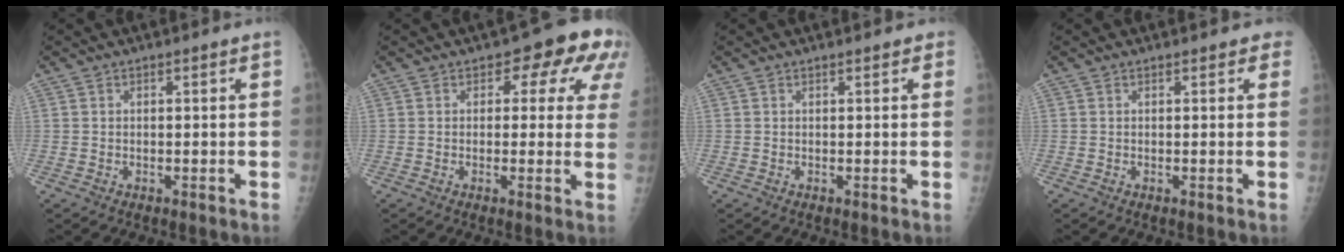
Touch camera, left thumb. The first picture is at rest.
{"total": 9.5, "force": [3.5, 5.5, 6.8], "torque": [-0.017, -0.001, 0.029]}
{"total": 0.9, "force": [0.6, 0.5, 0.5], "torque": [-0.001, 0.000, 0.002]}
{"total": 1.2, "force": [0.8, 0.7, 0.4], "torque": [0.011, -0.002, 0.000]}